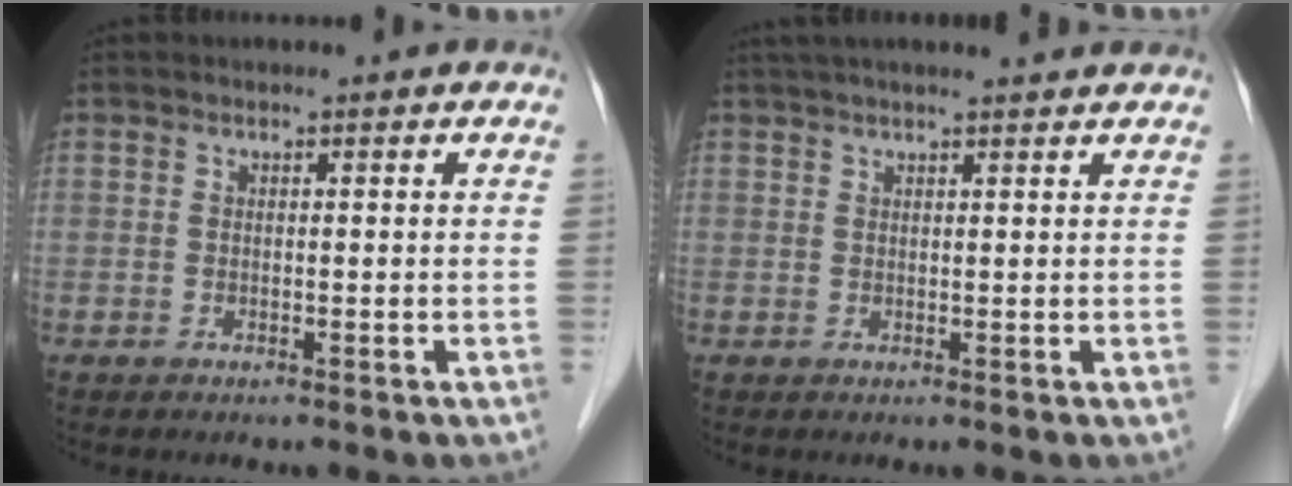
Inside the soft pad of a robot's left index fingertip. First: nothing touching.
{"total": 9.0, "force": [7.9, 0.6, 4.3], "torque": [-0.065, 0.035, 0.104]}